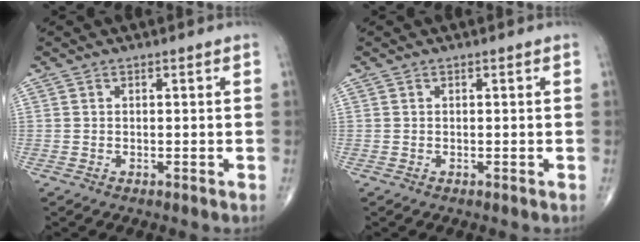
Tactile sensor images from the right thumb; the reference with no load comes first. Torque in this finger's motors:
{"motor_torque": [-0.07, 0.07, 0.02, -0.05, 0.04]}